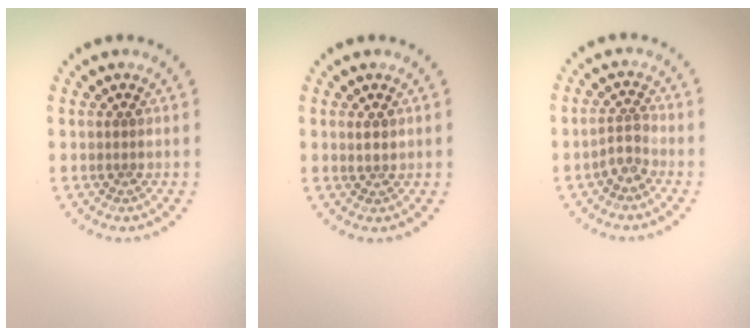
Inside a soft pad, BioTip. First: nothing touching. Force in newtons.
{"total": 1.0, "press": 0.9, "slide": 0.5}
{"total": 1.9, "press": 1.5, "slide": 1.2}